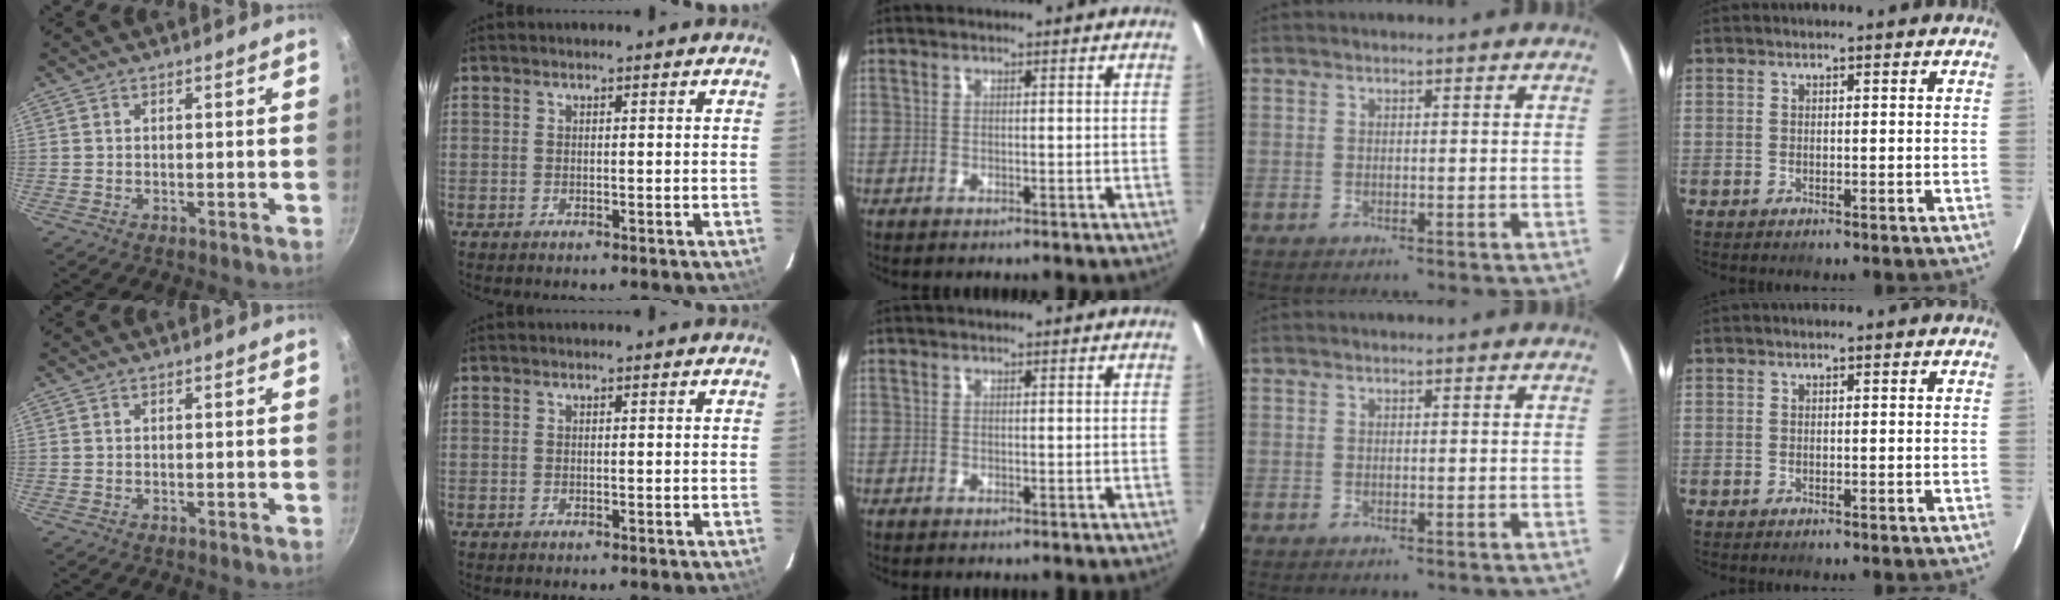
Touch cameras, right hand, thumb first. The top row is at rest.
{}